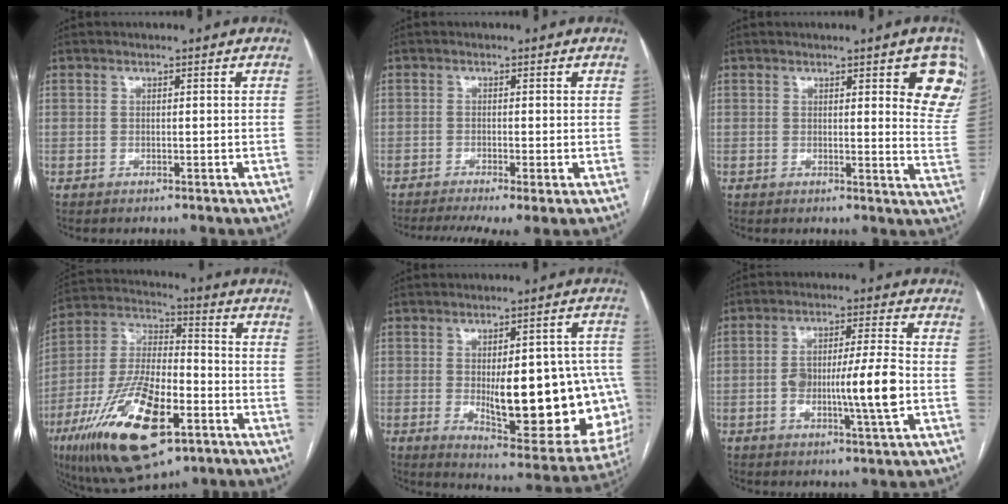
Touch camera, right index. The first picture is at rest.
{"total": 7.4, "force": [-4.8, 1.2, 5.4], "torque": [-0.088, -0.011, -0.082]}
{"total": 8.7, "force": [4.5, 1.7, 7.3], "torque": [-0.067, -0.020, 0.036]}
{"total": 21.7, "force": [-9.8, 7.9, 17.7], "torque": [-0.372, -0.018, -0.166]}
{"total": 23.0, "force": [-2.8, 7.4, 21.6], "torque": [-0.213, 0.012, -0.008]}
{"total": 10.1, "force": [-1.9, 0.6, 9.9], "torque": [-0.174, 0.005, -0.035]}